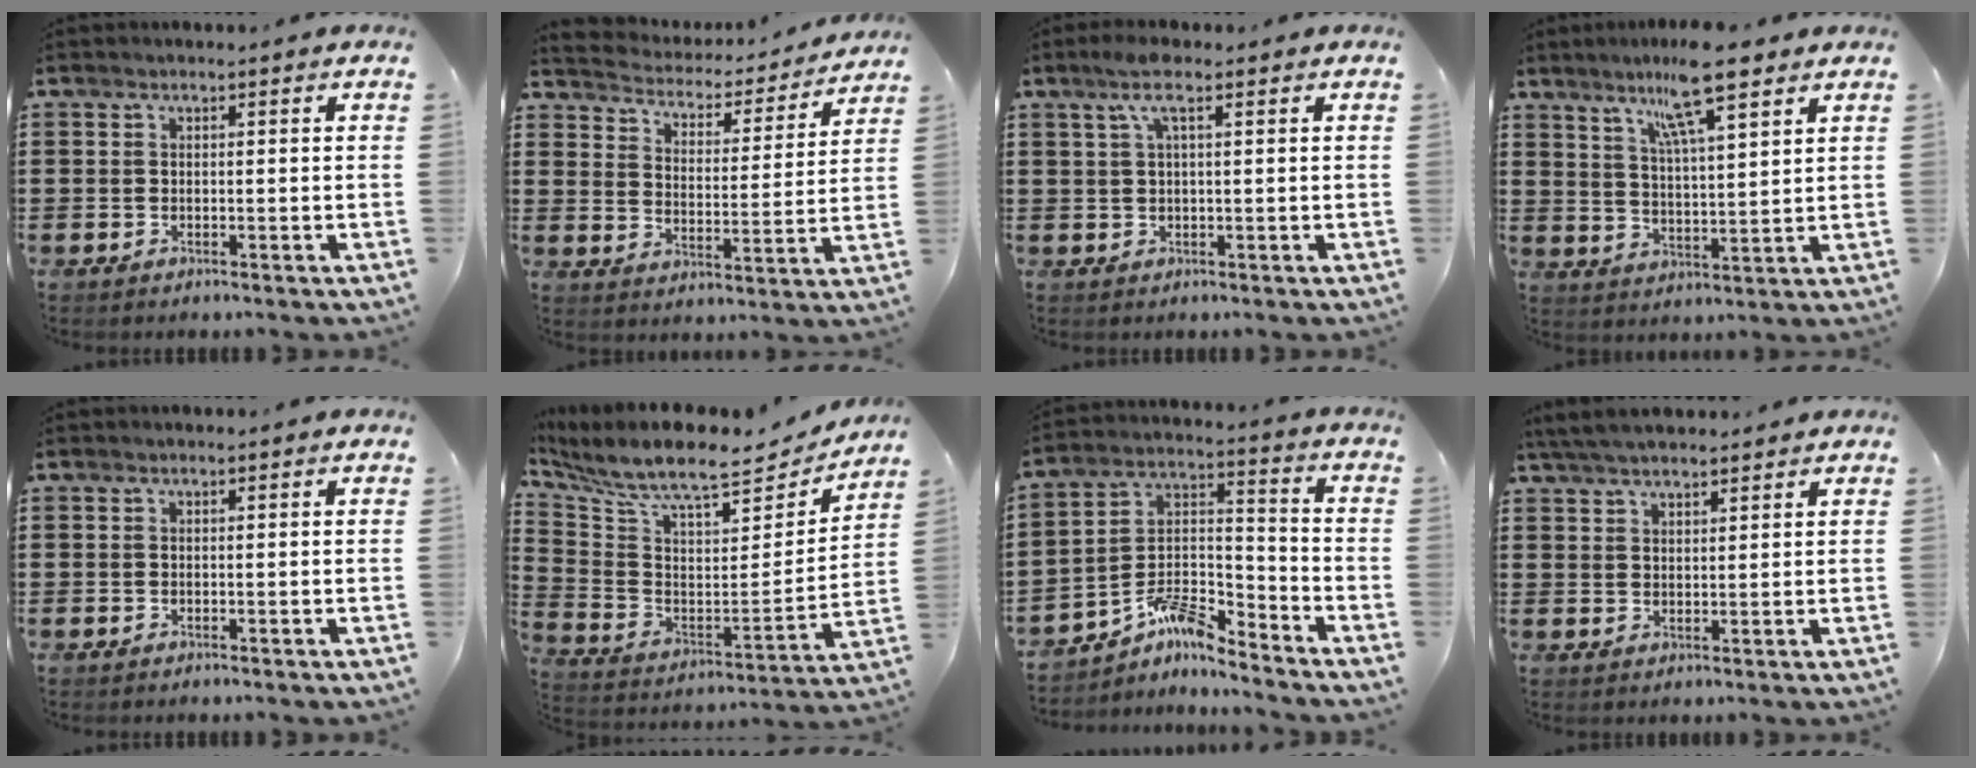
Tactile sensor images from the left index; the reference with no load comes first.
{"total": 2.9, "force": [2.8, 0.4, -0.2], "torque": [-0.021, -0.030, 0.039]}
{"total": 3.8, "force": [1.6, 0.8, 3.3], "torque": [-0.069, 0.005, 0.027]}
{"total": 9.8, "force": [7.0, 1.2, 6.7], "torque": [-0.130, -0.014, 0.118]}
{"total": 0.0}
{"total": 9.1, "force": [7.8, 1.6, 4.3], "torque": [-0.120, -0.063, 0.133]}
{"total": 8.1, "force": [-6.7, 2.3, 4.0], "torque": [-0.080, 0.008, -0.131]}
{"total": 4.3, "force": [3.9, 0.7, 1.6], "torque": [-0.042, -0.003, 0.075]}